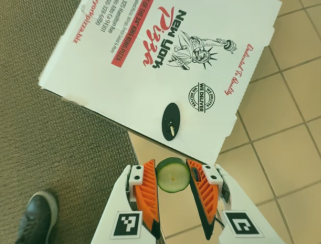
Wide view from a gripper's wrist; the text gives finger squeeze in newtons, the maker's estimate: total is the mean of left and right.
{"total": 7.6, "left": 7.4, "right": 7.8}